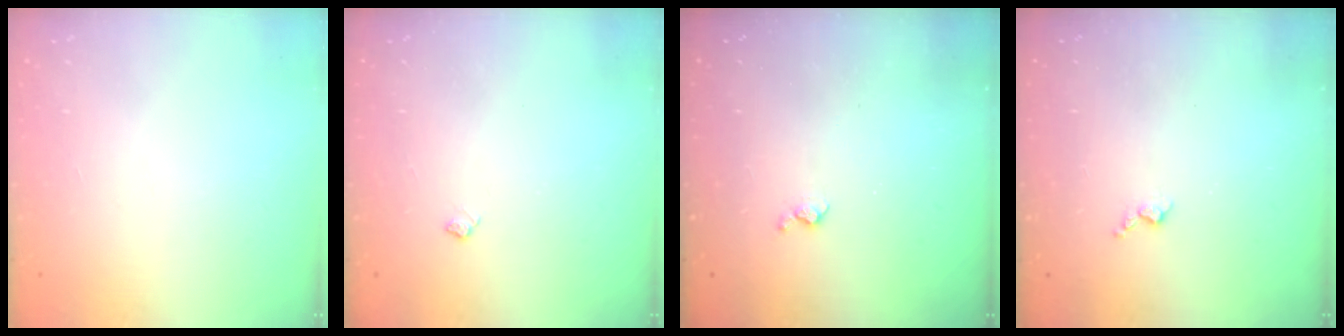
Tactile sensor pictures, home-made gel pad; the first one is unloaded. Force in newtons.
{"total": 4.4, "press": 4.3, "slide": 0.7}
{"total": 3.7, "press": 3.6, "slide": 0.7}
{"total": 3.3, "press": 3.2, "slide": 0.6}